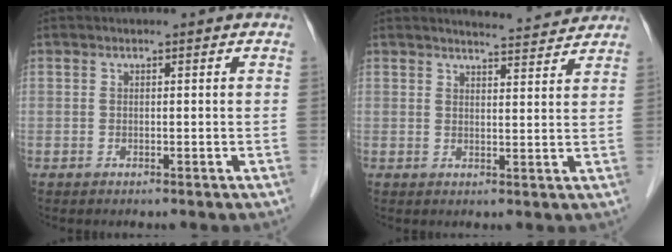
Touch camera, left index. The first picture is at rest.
{"total": 4.7, "force": [4.7, -0.3, 0.1], "torque": [-0.015, -0.004, 0.059]}